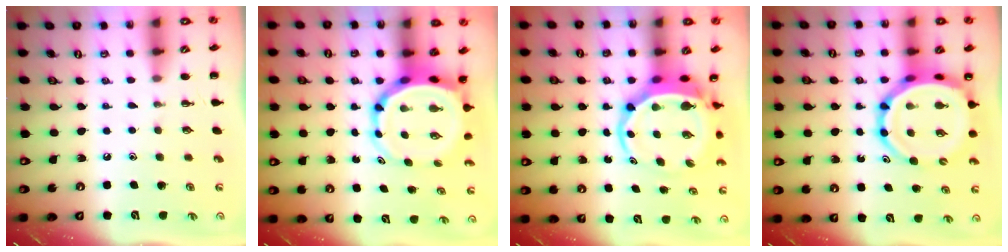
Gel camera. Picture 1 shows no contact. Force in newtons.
{"total": 7.9, "press": 7.5, "slide": 2.5}
{"total": 7.2, "press": 6.9, "slide": 1.7}
{"total": 13.1, "press": 12.5, "slide": 3.9}